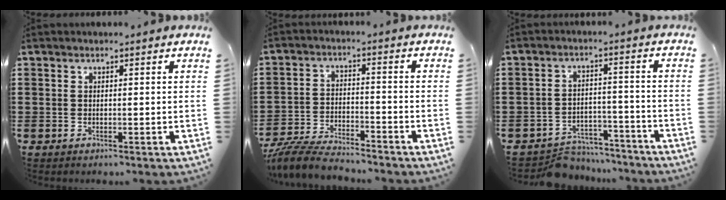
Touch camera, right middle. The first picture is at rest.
{"total": 6.6, "force": [-6.3, 0.7, 1.9], "torque": [-0.046, 0.003, -0.123]}
{"total": 5.4, "force": [-5.3, 1.0, 0.3], "torque": [-0.004, 0.014, -0.108]}